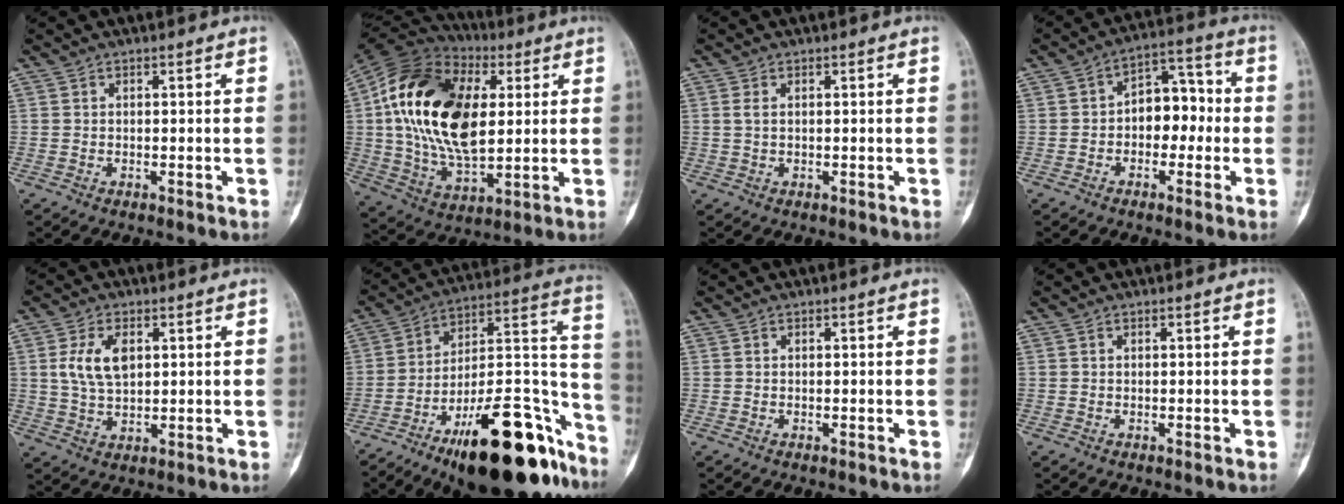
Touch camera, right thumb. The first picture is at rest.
{"total": 25.1, "force": [4.2, 14.4, 20.2], "torque": [-0.370, -0.007, 0.067]}
{"total": 1.3, "force": [0.4, 0.6, 1.1], "torque": [-0.029, 0.006, 0.011]}
{"total": 8.9, "force": [-0.9, 6.0, 6.6], "torque": [-0.054, 0.038, -0.028]}
{"total": 7.7, "force": [1.9, 4.4, 6.0], "torque": [-0.114, -0.004, 0.040]}
{"total": 29.3, "force": [-17.4, 10.6, 21.1], "torque": [-0.226, 0.098, -0.268]}
{"total": 0.0}
{"total": 0.0}